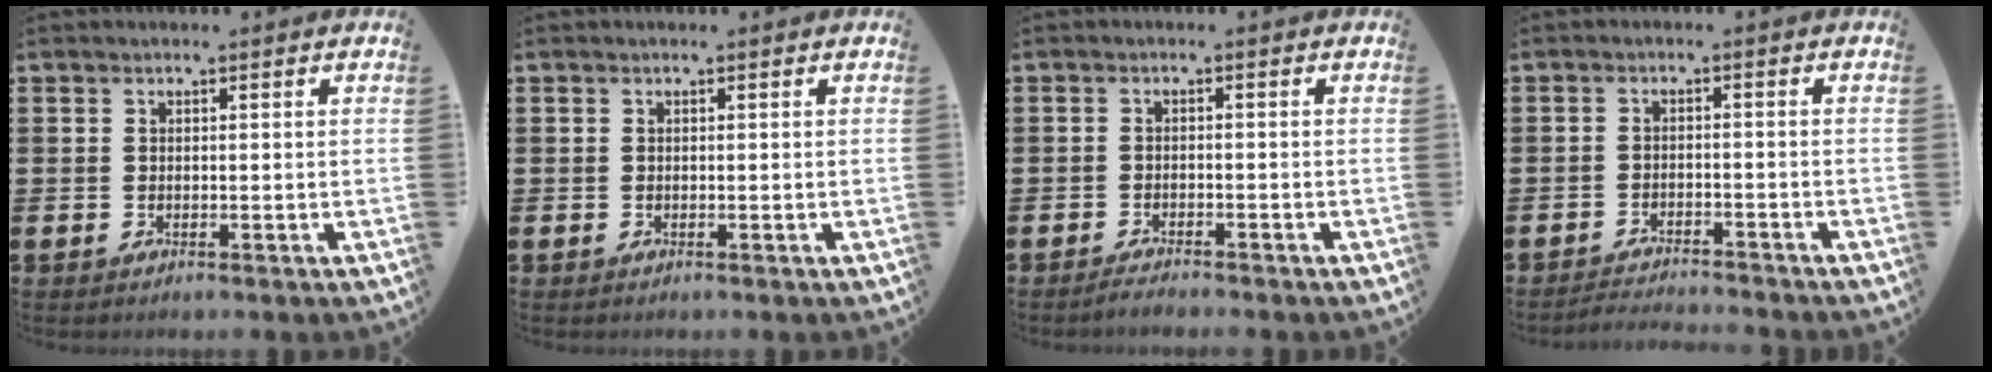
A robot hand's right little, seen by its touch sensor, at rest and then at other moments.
{"total": 0.0}
{"total": 1.3, "force": [-1.3, -0.1, 0.3], "torque": [-0.007, 0.000, -0.025]}
{"total": 2.1, "force": [-2.1, -0.2, 0.0], "torque": [-0.004, 0.004, -0.046]}